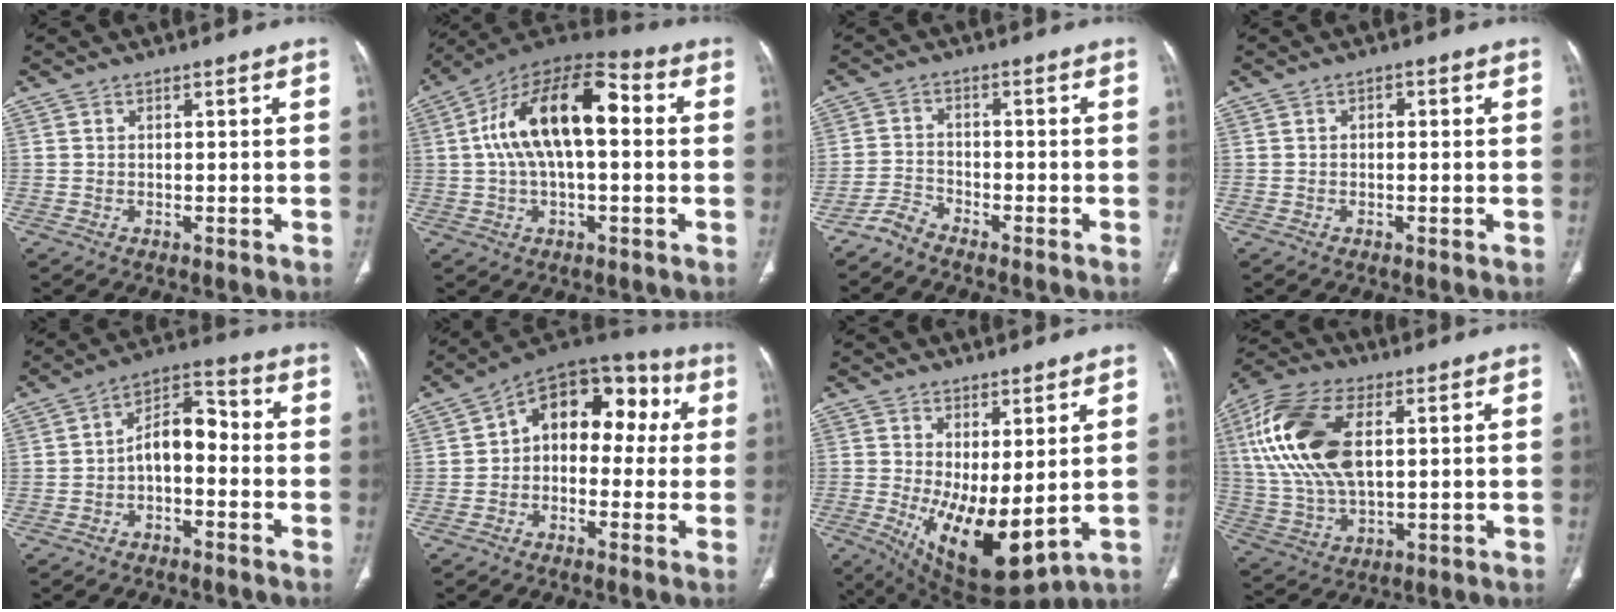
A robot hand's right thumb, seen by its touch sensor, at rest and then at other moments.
{"total": 18.4, "force": [2.3, 8.7, 16.1], "torque": [-0.273, 0.043, 0.030]}
{"total": 3.2, "force": [-3.1, 0.5, 0.4], "torque": [-0.011, 0.005, -0.067]}
{"total": 1.2, "force": [0.1, 0.9, 0.9], "torque": [-0.005, 0.004, -0.004]}
{"total": 8.4, "force": [-1.6, 4.8, 6.7], "torque": [-0.091, 0.045, -0.039]}
{"total": 14.7, "force": [1.8, 9.8, 10.8], "torque": [-0.097, 0.053, 0.008]}
{"total": 13.2, "force": [-0.1, 5.4, 12.0], "torque": [-0.195, -0.028, 0.023]}
{"total": 19.0, "force": [4.6, 9.9, 15.6], "torque": [-0.333, 0.003, 0.086]}